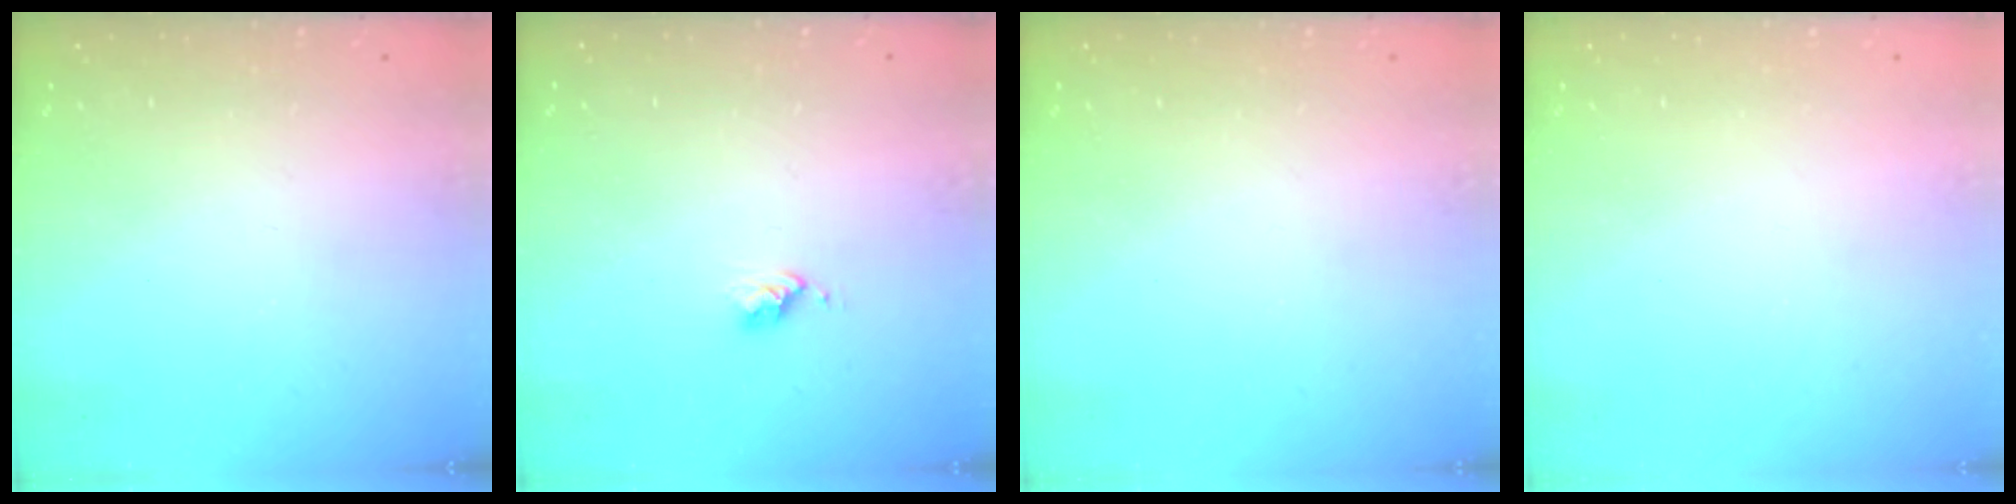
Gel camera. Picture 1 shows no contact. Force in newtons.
{"total": 2.7, "press": 2.6, "slide": 0.4}
{"total": 0.0}
{"total": 0.0}